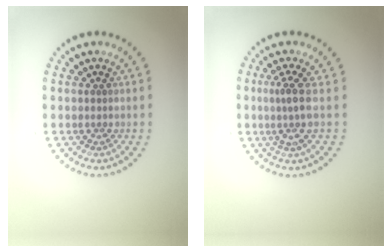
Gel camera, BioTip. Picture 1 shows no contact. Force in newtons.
{"total": 2.7, "press": 2.0, "slide": 1.8}